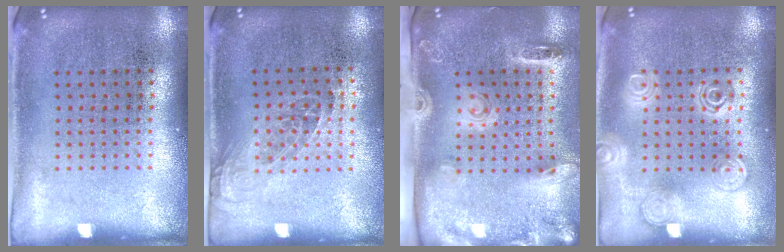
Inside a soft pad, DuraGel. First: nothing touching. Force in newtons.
{"total": 1.2, "press": 1.0, "slide": 0.7}
{"total": 2.7, "press": 1.9, "slide": 2.0}
{"total": 1.3, "press": 1.3, "slide": 0.1}